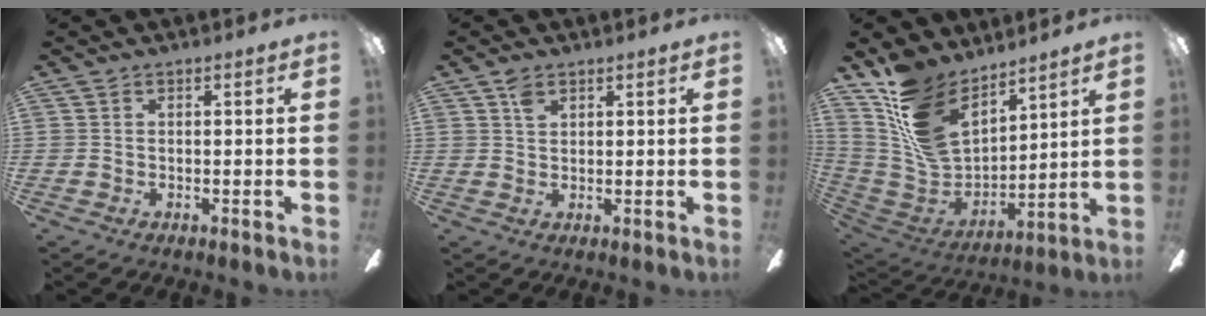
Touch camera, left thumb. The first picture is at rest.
{"total": 2.5, "force": [1.7, 1.4, 1.2], "torque": [-0.021, -0.003, 0.030]}
{"total": 16.2, "force": [10.7, 8.8, 8.4], "torque": [-0.197, -0.070, 0.207]}